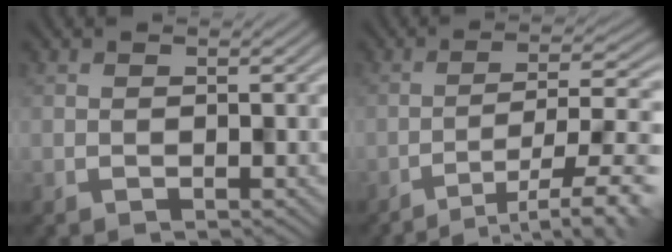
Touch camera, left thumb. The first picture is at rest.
{"total": 10.7, "force": [-6.5, 2.2, 8.2], "torque": [-0.104, 0.012, -0.091]}